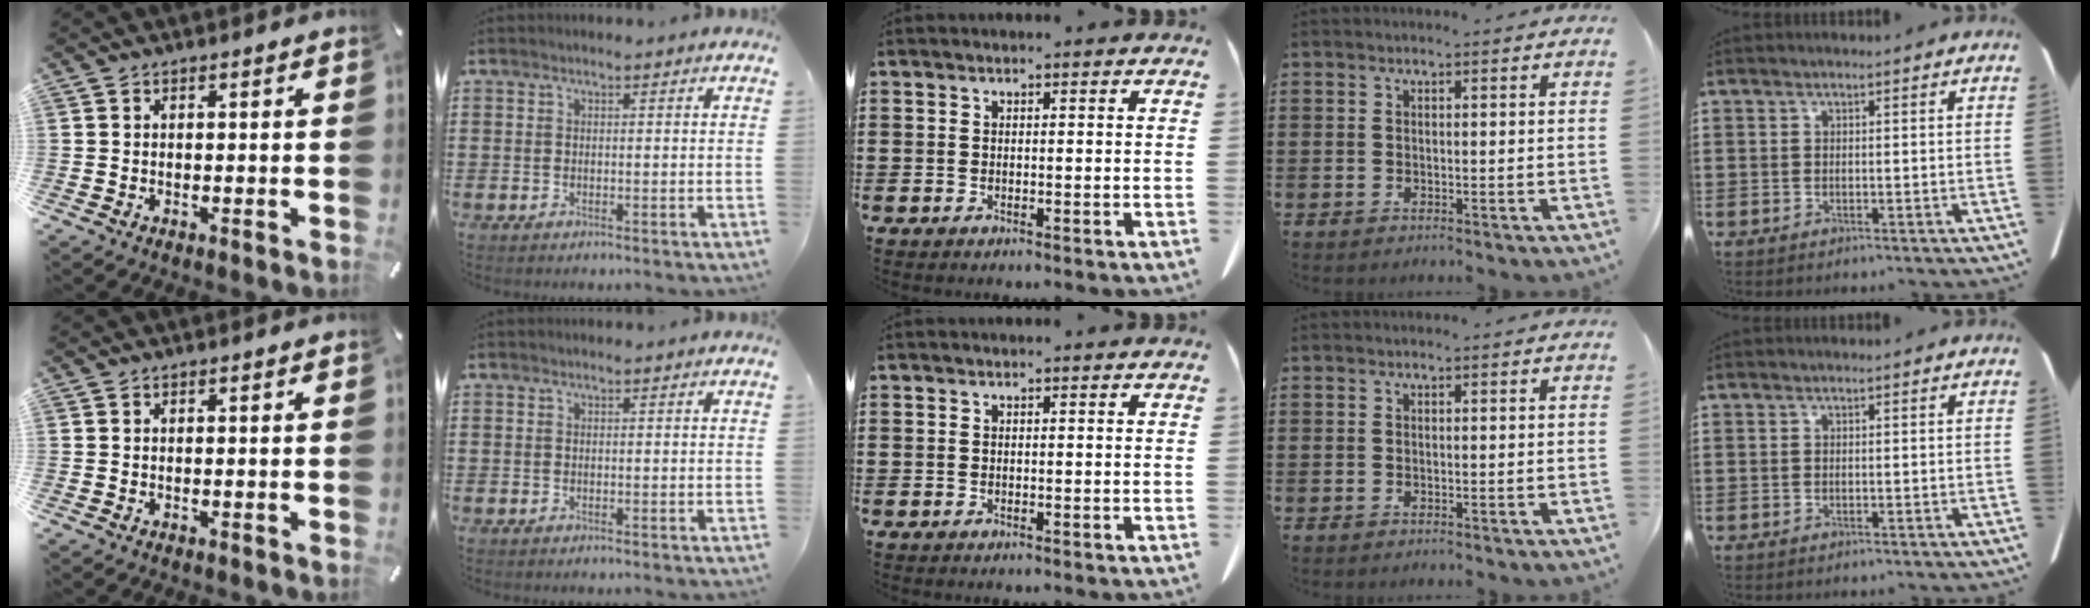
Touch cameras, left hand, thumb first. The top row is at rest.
{}